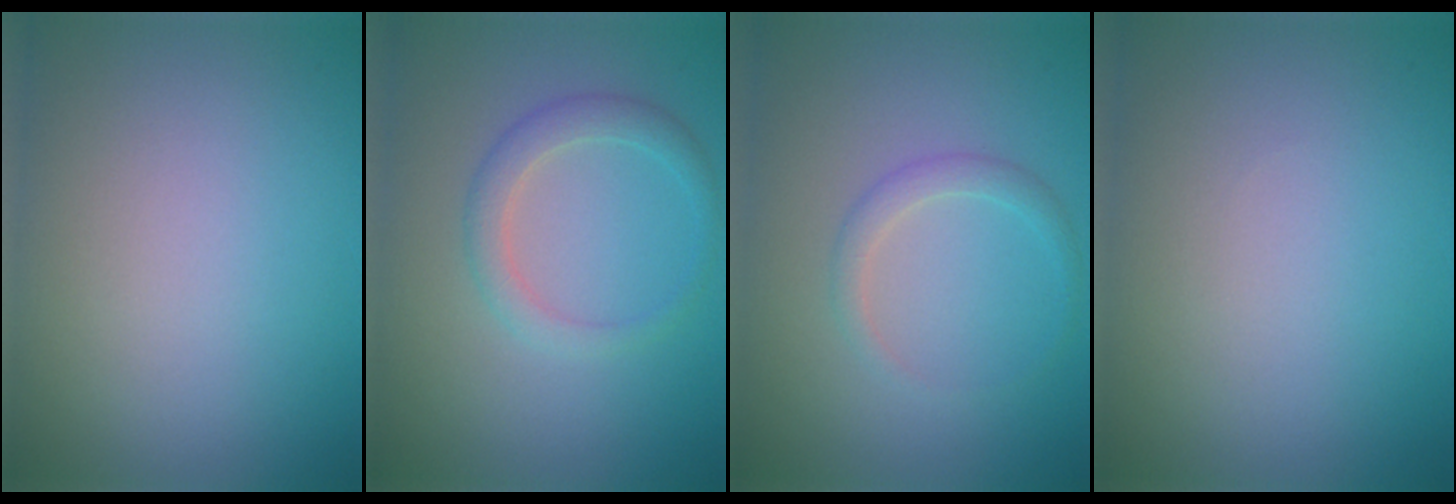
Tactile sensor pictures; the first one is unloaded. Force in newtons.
{"total": 2.2, "press": 2.2, "slide": 0.2}
{"total": 1.4, "press": 1.4, "slide": 0.0}
{"total": 0.0}